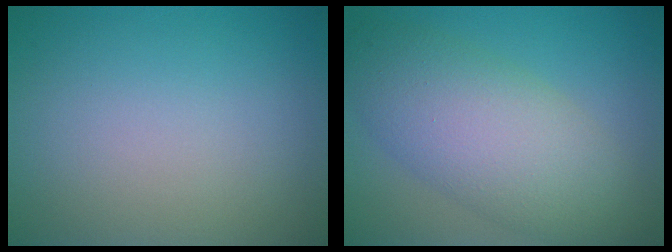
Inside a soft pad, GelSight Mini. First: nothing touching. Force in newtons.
{"total": 7.7, "press": 7.7, "slide": 0.1}